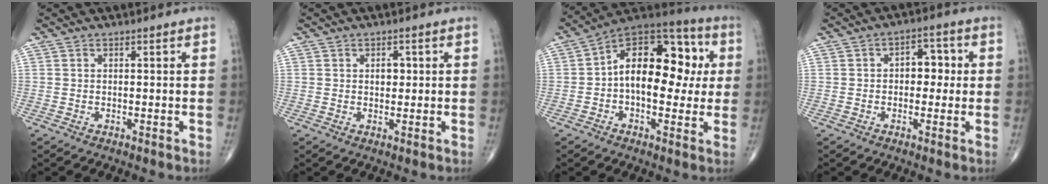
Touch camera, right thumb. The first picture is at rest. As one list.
[{"total": 2.5, "force": [0.4, 1.7, 1.7], "torque": [-0.014, 0.001, 0.005]}, {"total": 19.0, "force": [1.3, 11.2, 15.3], "torque": [-0.188, 0.040, 0.010]}, {"total": 5.9, "force": [0.3, 3.9, 4.4], "torque": [-0.025, 0.015, -0.004]}]